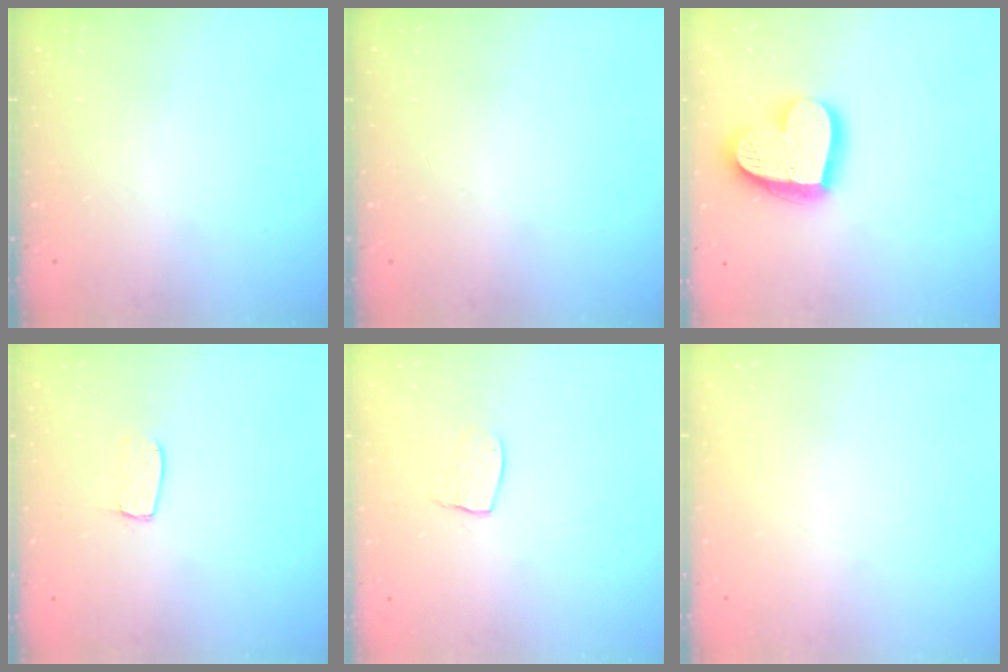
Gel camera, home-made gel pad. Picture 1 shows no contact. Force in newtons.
{"total": 0.0}
{"total": 18.0, "press": 17.9, "slide": 1.3}
{"total": 3.7, "press": 3.7, "slide": 0.3}
{"total": 6.6, "press": 6.6, "slide": 0.4}
{"total": 0.0}